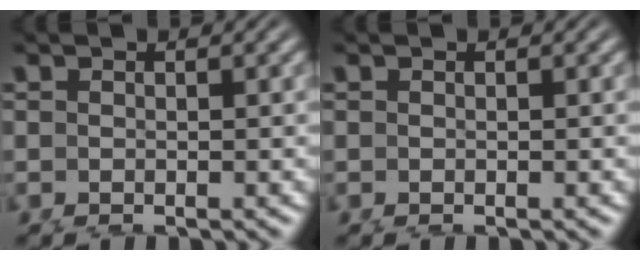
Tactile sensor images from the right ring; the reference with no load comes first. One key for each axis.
{"total": 0.0}